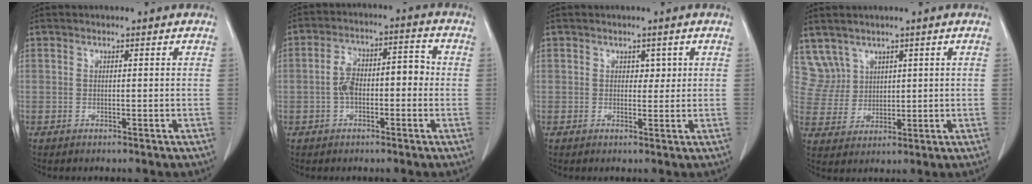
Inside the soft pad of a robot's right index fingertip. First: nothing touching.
{"total": 7.8, "force": [-0.9, 3.9, 6.6], "torque": [-0.124, 0.044, -0.017]}
{"total": 1.6, "force": [0.6, 1.1, 0.9], "torque": [-0.005, -0.002, 0.008]}
{"total": 5.7, "force": [3.9, 4.2, -0.1], "torque": [0.000, 0.014, 0.091]}